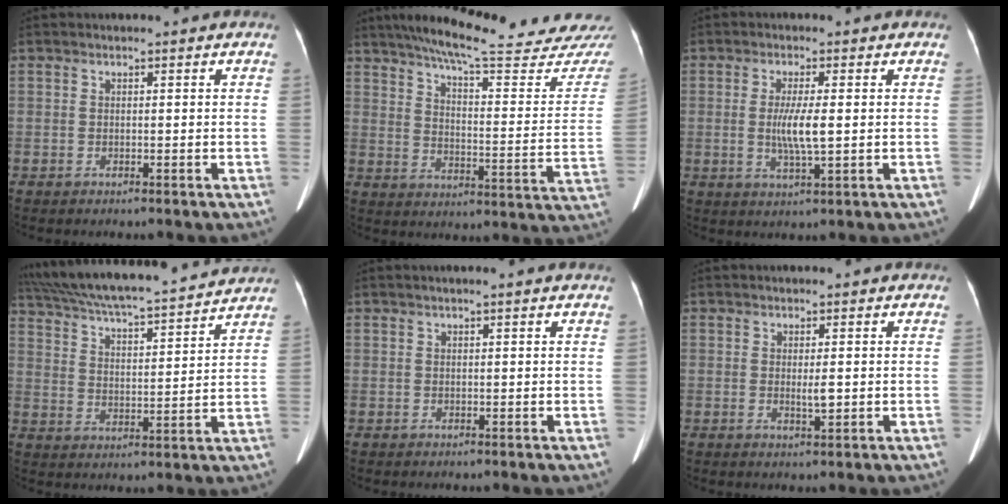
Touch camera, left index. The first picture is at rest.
{"total": 25.7, "force": [23.5, 1.3, 10.4], "torque": [-0.157, -0.081, 0.291]}
{"total": 4.8, "force": [-0.1, 0.4, 4.8], "torque": [-0.094, -0.011, -0.004]}
{"total": 21.7, "force": [19.8, 1.8, 8.7], "torque": [-0.158, 0.018, 0.292]}
{"total": 1.3, "force": [1.0, -0.3, 0.8], "torque": [-0.019, 0.011, 0.022]}
{"total": 1.8, "force": [-0.1, 0.3, 1.7], "torque": [-0.031, -0.005, -0.003]}